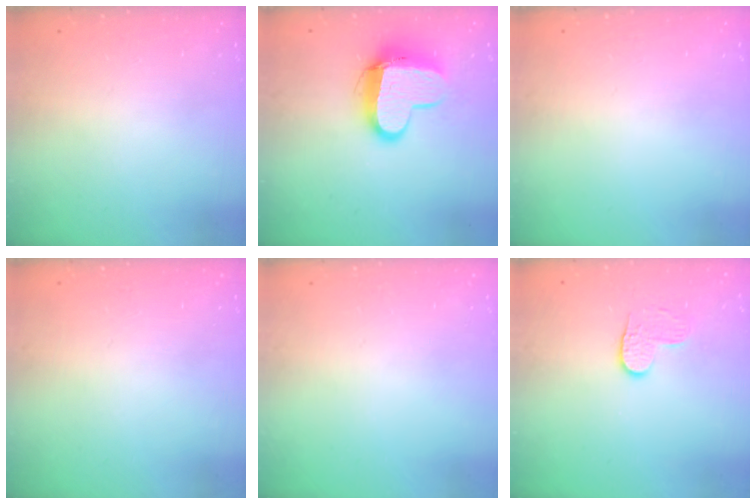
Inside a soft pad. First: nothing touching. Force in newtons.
{"total": 11.6, "press": 11.5, "slide": 1.2}
{"total": 0.0}
{"total": 0.0}
{"total": 0.0}
{"total": 4.0, "press": 4.0, "slide": 0.4}